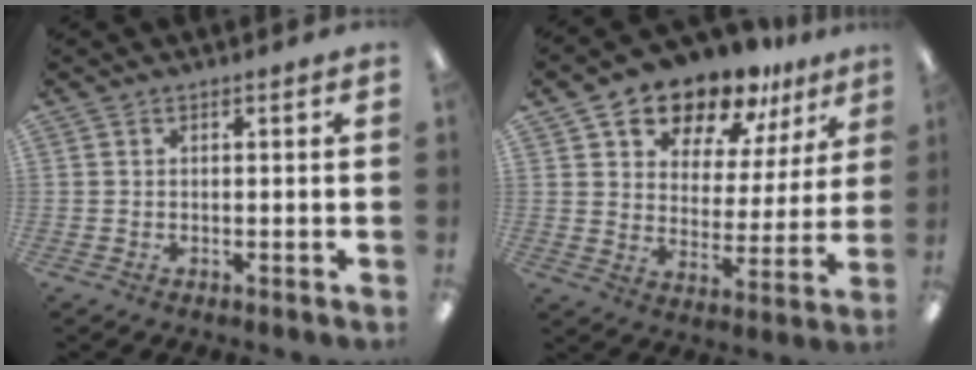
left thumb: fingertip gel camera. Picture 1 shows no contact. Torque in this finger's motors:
{"motor_torque": [0.45, 0.60, 1.46, -1.31, 0.10]}